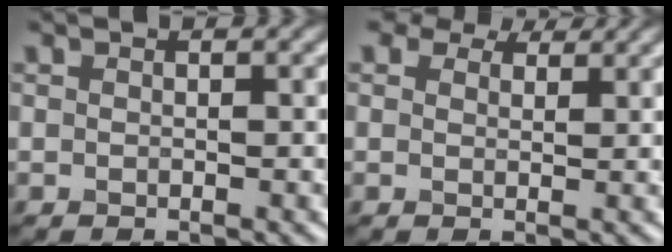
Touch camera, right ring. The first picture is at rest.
{"total": 4.0, "force": [3.2, 1.9, 1.5], "torque": [-0.034, -0.003, 0.043]}